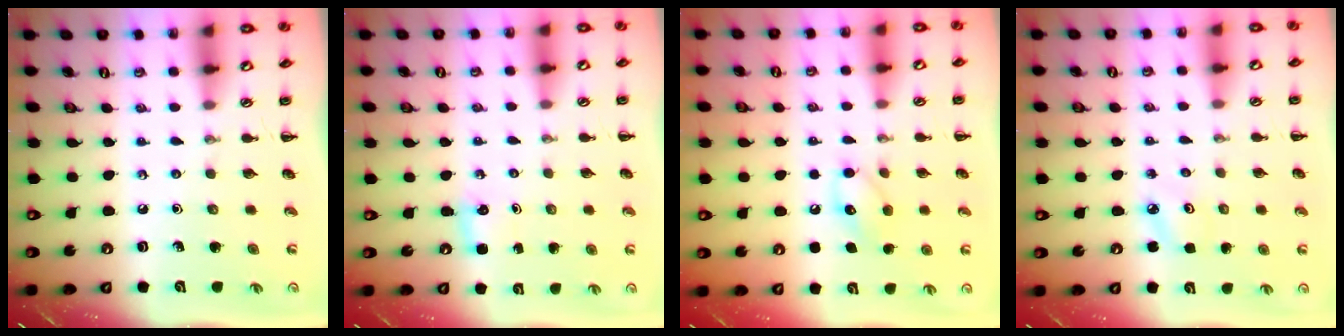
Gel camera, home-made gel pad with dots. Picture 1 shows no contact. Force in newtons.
{"total": 2.4, "press": 2.3, "slide": 0.7}
{"total": 9.4, "press": 9.3, "slide": 1.1}
{"total": 3.9, "press": 3.7, "slide": 1.1}